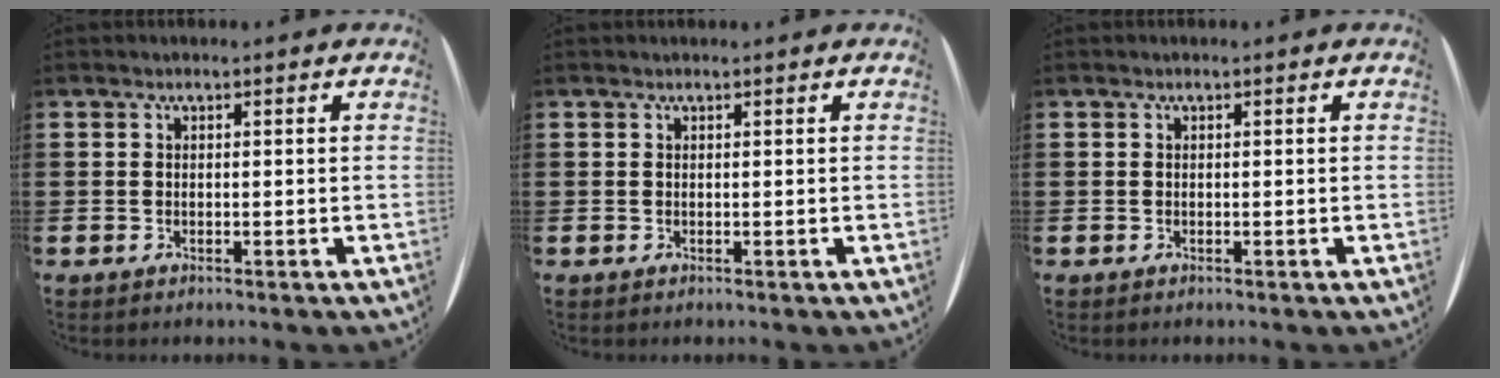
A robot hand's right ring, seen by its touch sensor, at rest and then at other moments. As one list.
[{"total": 0.0}, {"total": 0.0}]